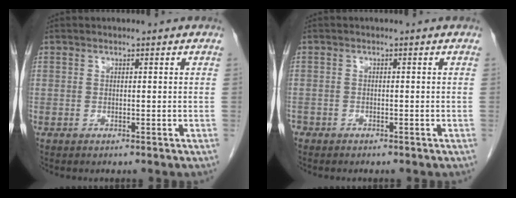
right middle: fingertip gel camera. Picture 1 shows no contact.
{"total": 1.5, "force": [-1.2, 0.8, 0.2], "torque": [-0.009, 0.000, -0.021]}